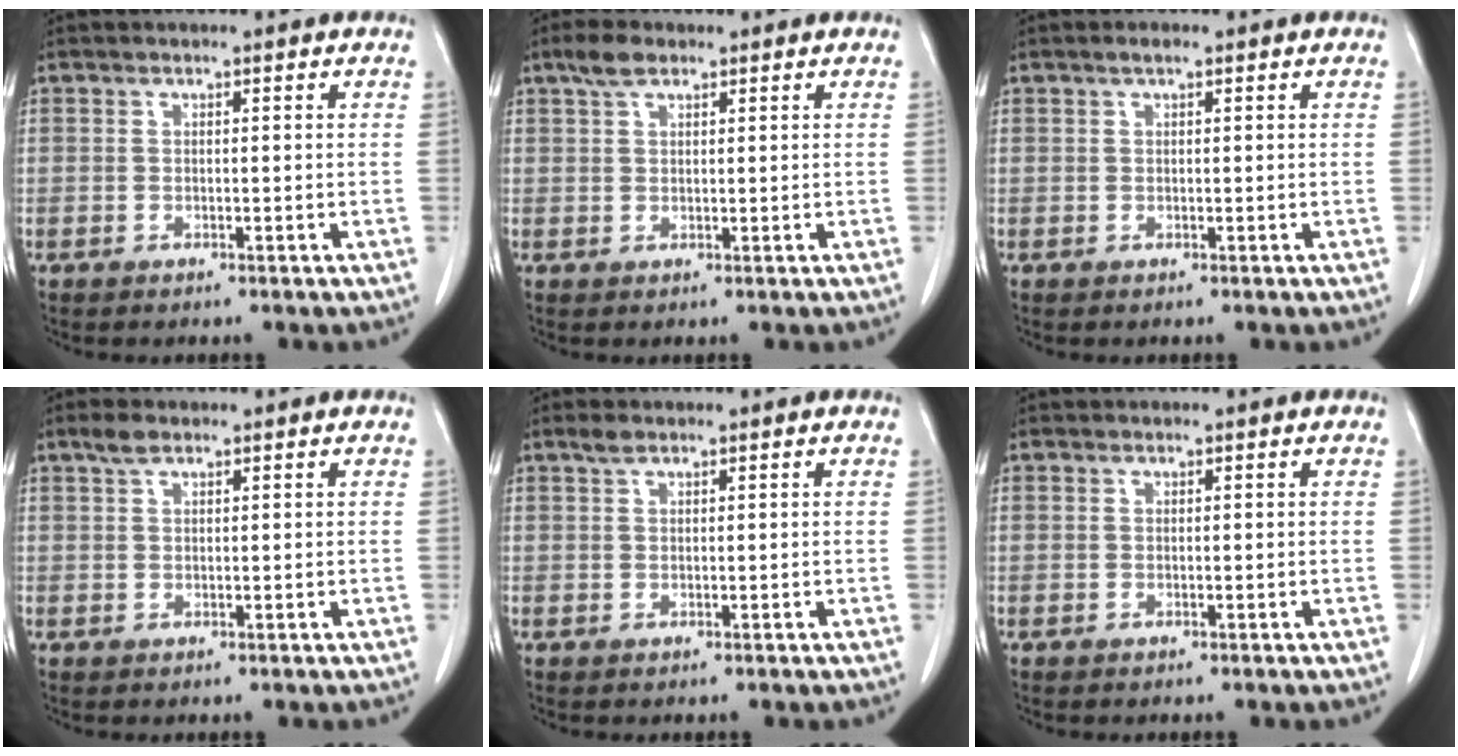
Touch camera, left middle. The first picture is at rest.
{"total": 3.1, "force": [2.1, 1.2, 1.9], "torque": [-0.043, 0.011, 0.041]}
{"total": 1.0, "force": [0.7, 0.1, 0.8], "torque": [-0.018, 0.005, 0.012]}
{"total": 2.0, "force": [1.4, 0.7, 1.1], "torque": [-0.028, 0.008, 0.029]}
{"total": 1.2, "force": [1.0, 0.3, 0.7], "torque": [-0.019, 0.007, 0.021]}
{"total": 0.0}